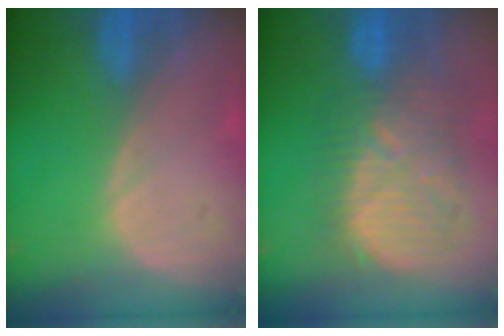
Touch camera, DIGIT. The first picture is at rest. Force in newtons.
{"total": 10.6, "press": 10.4, "slide": 2.3}